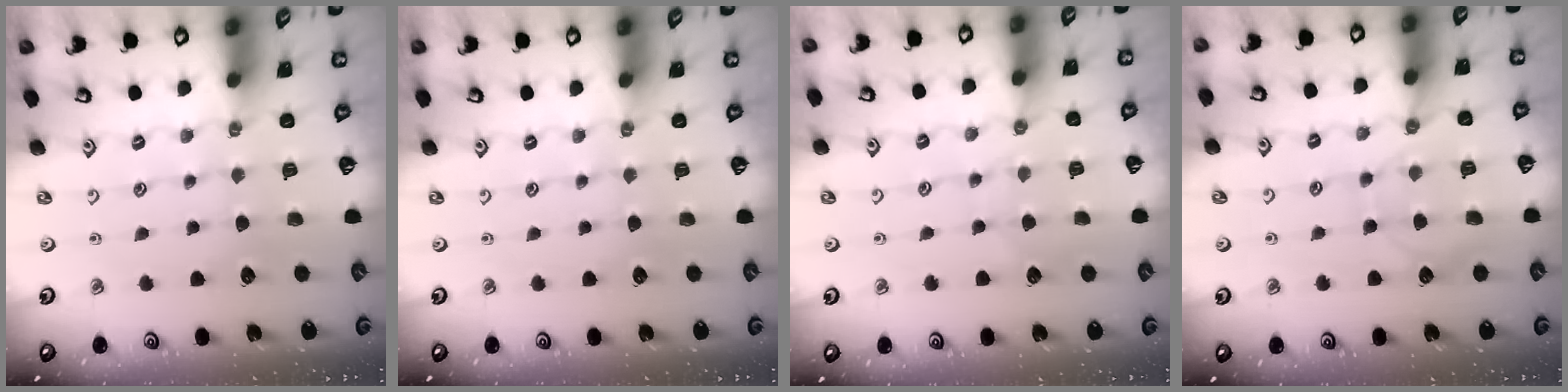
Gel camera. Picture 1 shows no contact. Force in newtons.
{"total": 0.0}
{"total": 4.3, "press": 4.3, "slide": 0.5}
{"total": 7.0, "press": 6.9, "slide": 0.7}